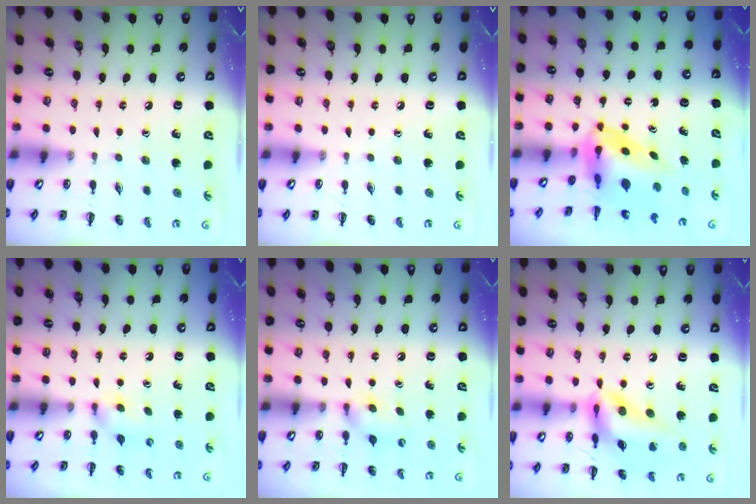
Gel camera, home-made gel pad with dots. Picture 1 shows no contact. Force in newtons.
{"total": 0.0}
{"total": 6.6, "press": 6.3, "slide": 2.0}
{"total": 4.2, "press": 4.1, "slide": 0.8}
{"total": 4.9, "press": 4.7, "slide": 1.4}
{"total": 16.0, "press": 15.8, "slide": 2.1}